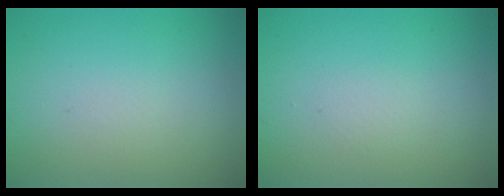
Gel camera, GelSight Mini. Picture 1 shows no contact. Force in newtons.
{"total": 0.6, "press": 0.6, "slide": 0.1}